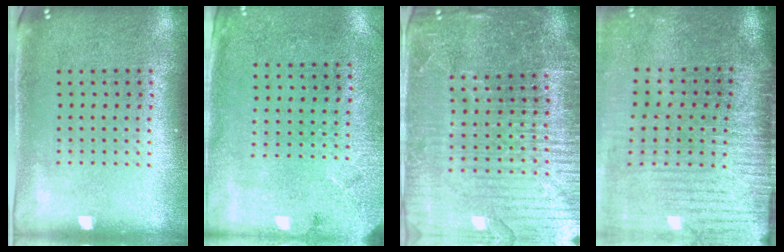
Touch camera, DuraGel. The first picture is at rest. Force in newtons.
{"total": 2.7, "press": 2.2, "slide": 1.6}
{"total": 5.2, "press": 4.8, "slide": 2.2}
{"total": 4.2, "press": 3.6, "slide": 2.2}